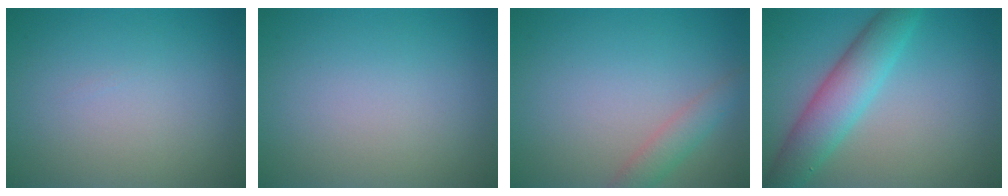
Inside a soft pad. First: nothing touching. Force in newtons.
{"total": 0.0}
{"total": 2.1, "press": 2.1, "slide": 0.2}
{"total": 5.4, "press": 5.3, "slide": 0.1}